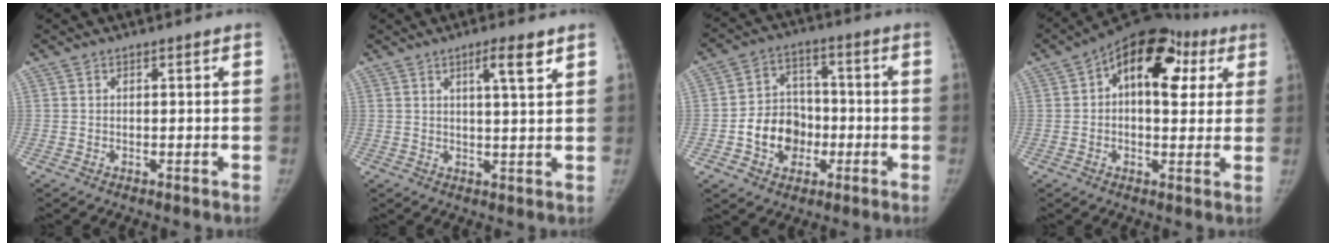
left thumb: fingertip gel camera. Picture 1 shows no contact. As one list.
[{"total": 5.1, "force": [2.8, 0.6, 4.3], "torque": [-0.065, -0.016, 0.045]}, {"total": 10.9, "force": [-2.9, 9.0, 5.5], "torque": [-0.049, 0.029, -0.052]}, {"total": 17.4, "force": [5.5, 10.0, 13.1], "torque": [-0.149, 0.023, 0.072]}]